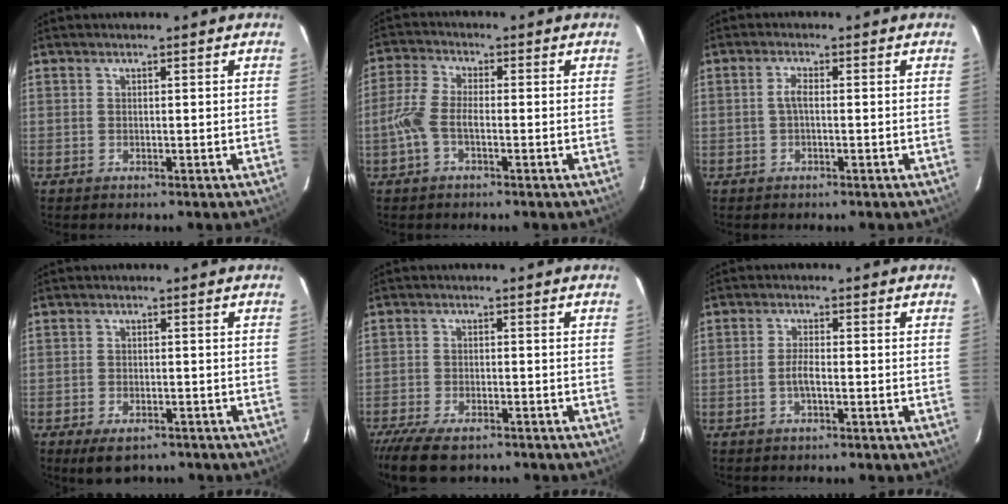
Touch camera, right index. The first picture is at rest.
{"total": 5.7, "force": [-1.8, 2.4, 4.9], "torque": [-0.119, 0.010, -0.039]}
{"total": 1.7, "force": [-0.3, 0.4, 1.6], "torque": [-0.034, 0.006, -0.008]}
{"total": 5.7, "force": [-4.1, 2.7, 2.9], "torque": [-0.060, -0.012, -0.059]}
{"total": 9.4, "force": [-7.4, 3.4, 4.7], "torque": [-0.119, -0.029, -0.133]}
{"total": 2.3, "force": [-0.9, 0.4, 2.1], "torque": [-0.043, 0.003, -0.018]}